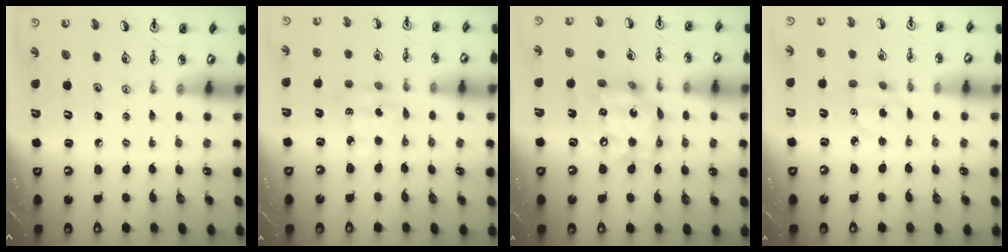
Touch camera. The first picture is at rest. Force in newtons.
{"total": 2.9, "press": 2.9, "slide": 0.2}
{"total": 12.2, "press": 12.1, "slide": 1.1}
{"total": 3.5, "press": 3.4, "slide": 0.8}